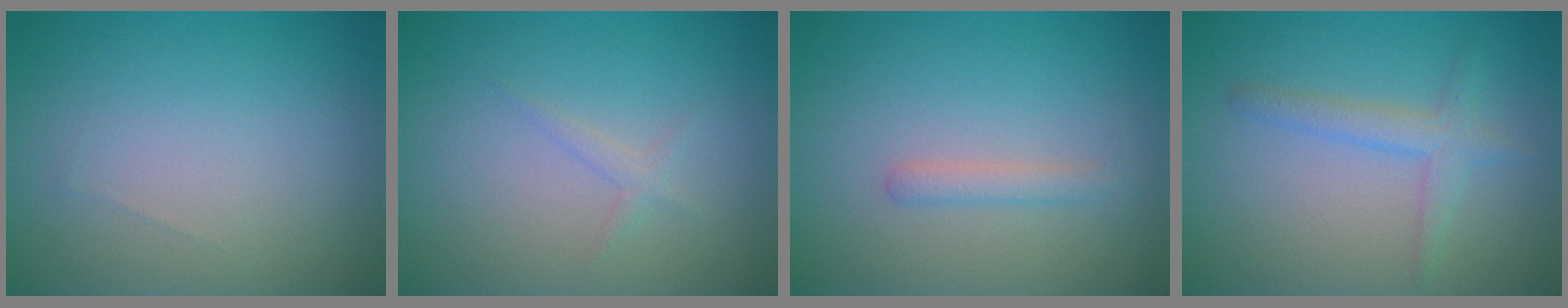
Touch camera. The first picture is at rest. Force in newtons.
{"total": 0.9, "press": 0.9, "slide": 0.1}
{"total": 1.4, "press": 1.4, "slide": 0.0}
{"total": 2.3, "press": 2.3, "slide": 0.1}